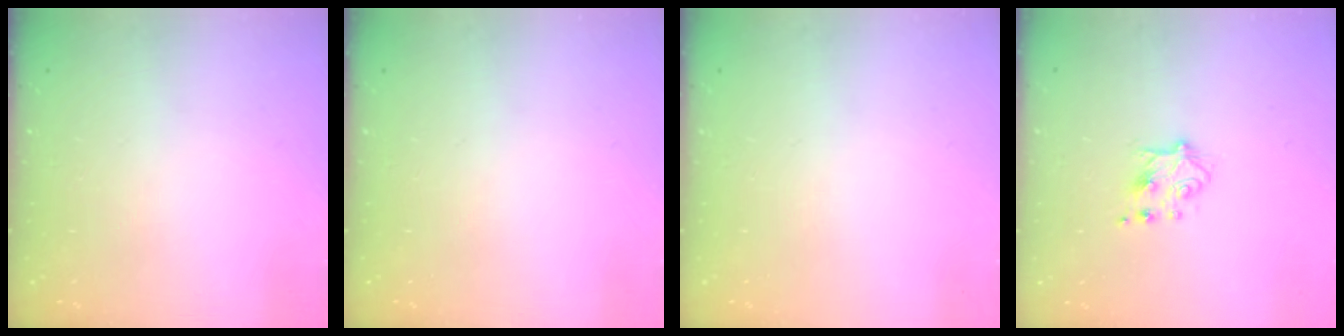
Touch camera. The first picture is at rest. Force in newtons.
{"total": 0.0}
{"total": 0.0}
{"total": 5.5, "press": 5.4, "slide": 1.0}